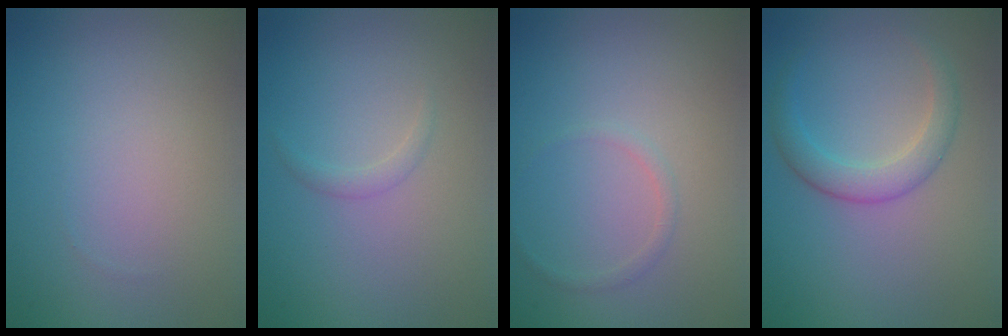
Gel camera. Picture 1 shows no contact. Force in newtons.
{"total": 0.8, "press": 0.8, "slide": 0.0}
{"total": 0.8, "press": 0.8, "slide": 0.0}
{"total": 2.7, "press": 2.7, "slide": 0.1}